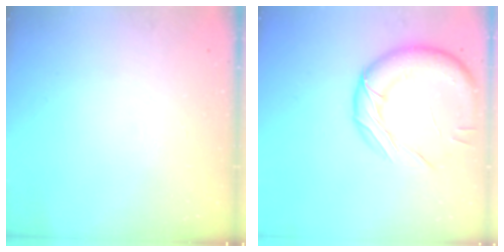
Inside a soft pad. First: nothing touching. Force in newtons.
{"total": 15.2, "press": 15.1, "slide": 1.7}